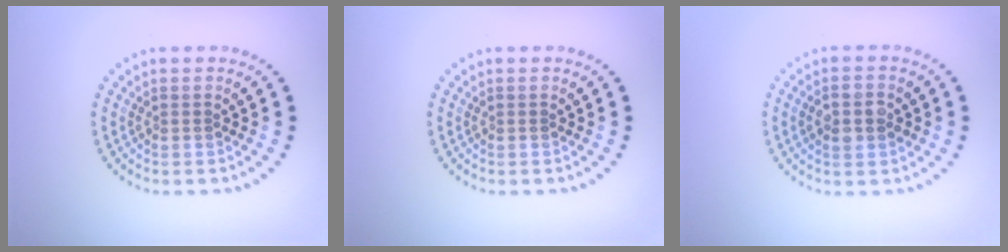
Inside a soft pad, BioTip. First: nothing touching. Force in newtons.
{"total": 0.0}
{"total": 2.6, "press": 2.6, "slide": 0.2}